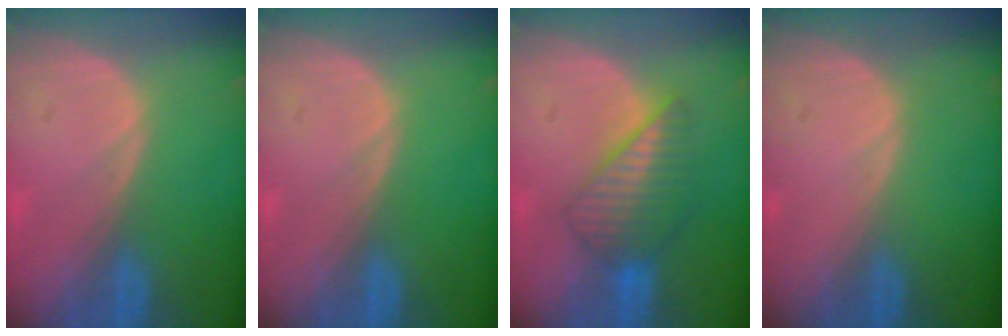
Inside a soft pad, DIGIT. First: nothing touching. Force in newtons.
{"total": 0.0}
{"total": 6.3, "press": 6.2, "slide": 0.6}
{"total": 0.0}